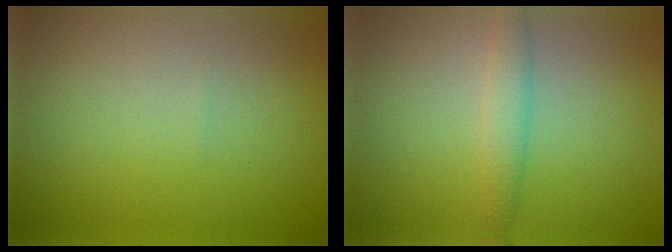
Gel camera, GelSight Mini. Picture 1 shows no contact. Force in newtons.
{"total": 1.9, "press": 1.9, "slide": 0.0}